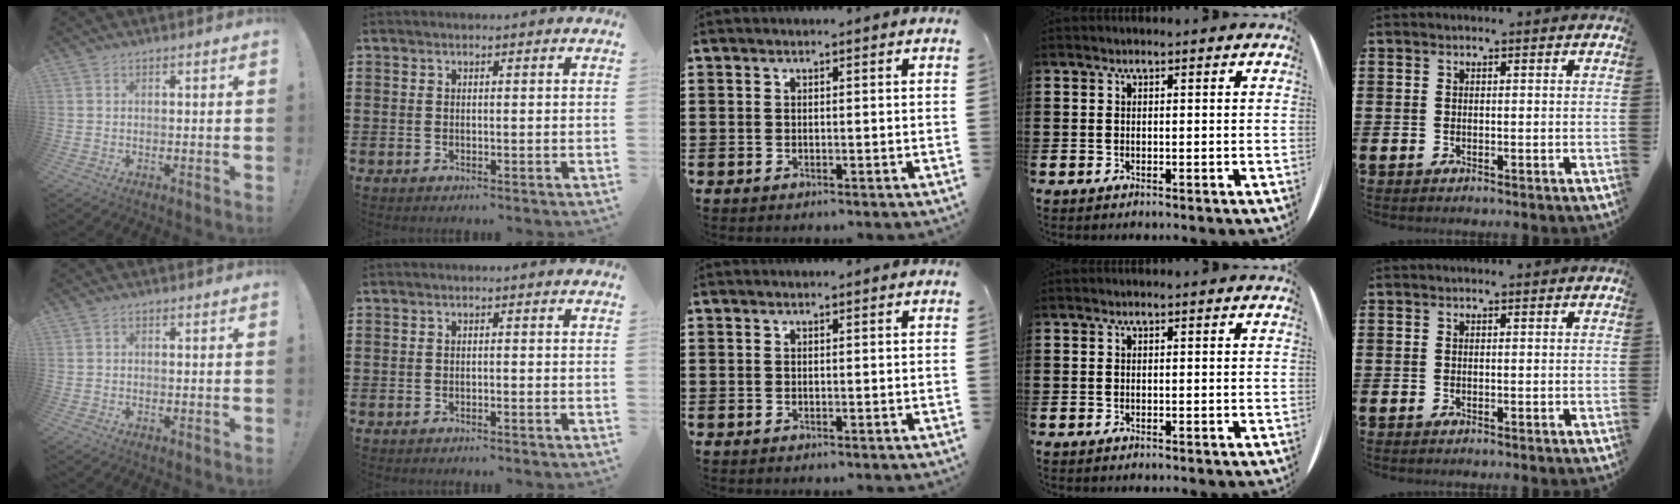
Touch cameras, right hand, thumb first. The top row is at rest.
{"thumb": {"total": 0.8, "force": [-0.6, 0.1, 0.4], "torque": [-0.006, 0.001, -0.011]}, "index": {"total": 0.6, "force": [-0.6, 0.0, 0.2], "torque": [-0.004, -0.002, -0.012]}}